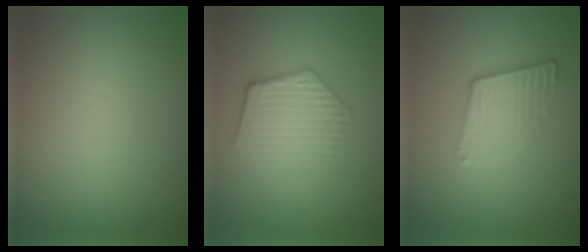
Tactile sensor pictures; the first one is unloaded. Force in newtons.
{"total": 3.3, "press": 3.3, "slide": 0.8}
{"total": 4.3, "press": 2.8, "slide": 3.3}